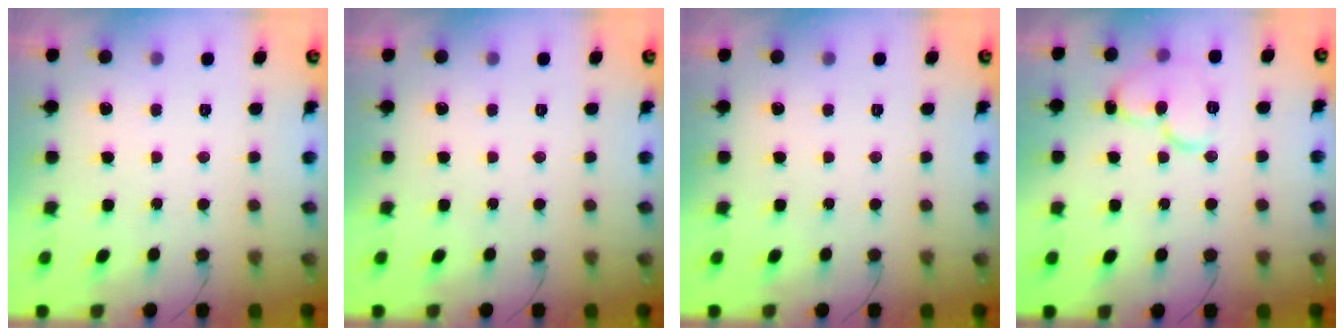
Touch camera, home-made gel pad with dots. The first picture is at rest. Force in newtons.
{"total": 0.0}
{"total": 0.0}
{"total": 10.9, "press": 10.8, "slide": 1.3}